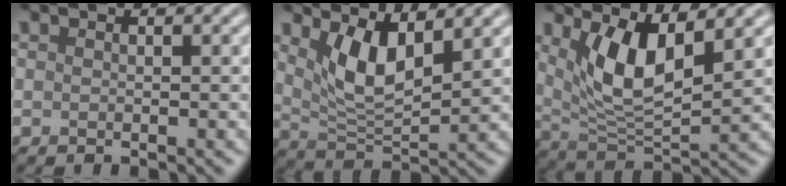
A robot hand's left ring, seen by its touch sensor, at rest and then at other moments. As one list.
[{"total": 5.2, "force": [2.3, 2.0, 4.2], "torque": [-0.087, -0.013, 0.048]}, {"total": 6.5, "force": [2.4, 2.5, 5.5], "torque": [-0.114, -0.015, 0.050]}]